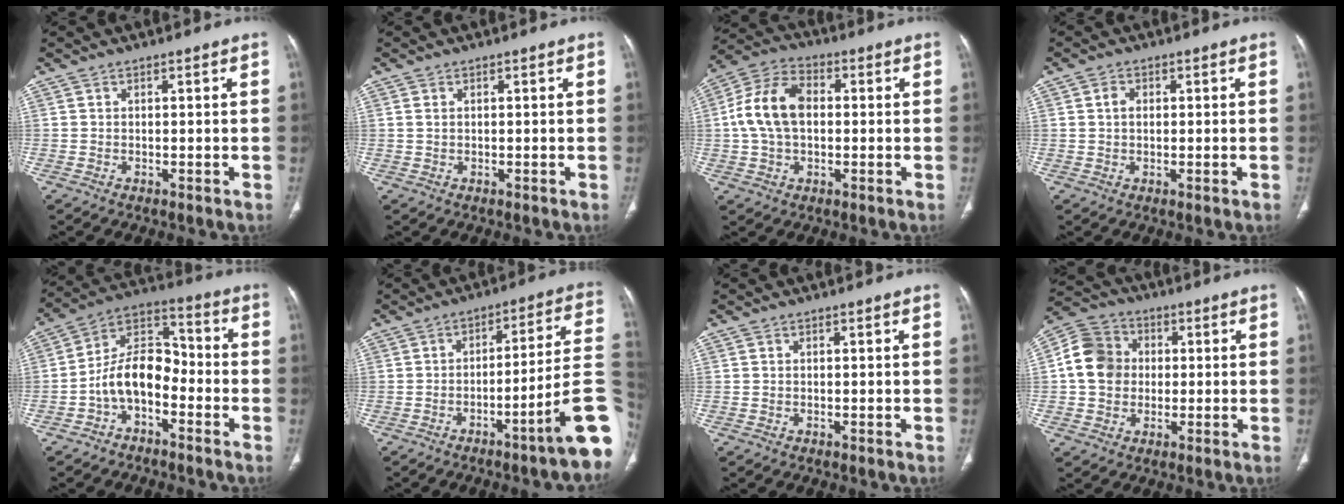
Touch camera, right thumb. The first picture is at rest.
{"total": 1.1, "force": [0.3, 0.8, 0.8], "torque": [-0.020, 0.002, 0.008]}
{"total": 12.1, "force": [0.6, 8.0, 9.1], "torque": [-0.173, 0.028, 0.005]}
{"total": 2.3, "force": [0.4, 1.7, 1.5], "torque": [-0.023, 0.001, 0.005]}
{"total": 11.1, "force": [-3.8, 6.8, 7.9], "torque": [-0.125, 0.064, -0.081]}
{"total": 16.2, "force": [-6.3, 1.2, 14.9], "torque": [-0.154, 0.040, -0.092]}
{"total": 0.0}
{"total": 10.7, "force": [0.6, 9.4, 5.2], "torque": [-0.080, 0.022, 0.001]}